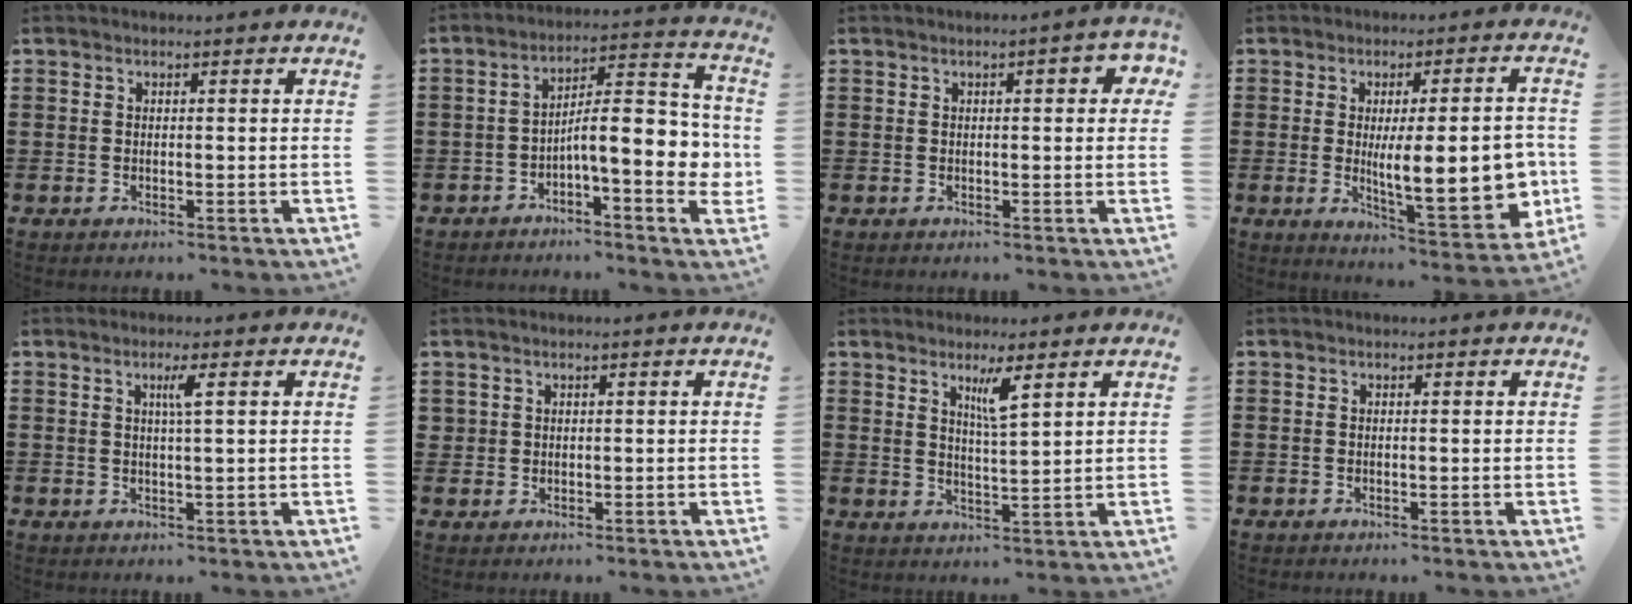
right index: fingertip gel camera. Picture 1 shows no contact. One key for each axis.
{"total": 9.8, "fx": -2.1, "fy": 2.8, "fz": 9.1, "tx": -0.133, "ty": -0.017, "tz": -0.042}
{"total": 2.8, "fx": 0.5, "fy": 0.7, "fz": 2.6, "tx": -0.035, "ty": 0.001, "tz": 0.001}
{"total": 13.2, "fx": -1.3, "fy": 3.6, "fz": 12.7, "tx": -0.191, "ty": -0.016, "tz": -0.021}
{"total": 2.2, "fx": 0.7, "fy": -0.3, "fz": 2.0, "tx": -0.040, "ty": -0.003, "tz": 0.009}
{"total": 1.2, "fx": 0.5, "fy": 1.1, "fz": 0.1, "tx": -0.006, "ty": 0.003, "tz": 0.010}
{"total": 4.0, "fx": 2.5, "fy": 0.3, "fz": 3.1, "tx": -0.051, "ty": -0.005, "tz": 0.037}
{"total": 0.0}